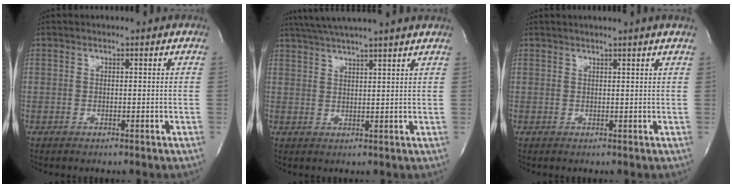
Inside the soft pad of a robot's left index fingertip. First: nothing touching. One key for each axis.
{"total": 11.5, "fx": 10.0, "fy": -1.1, "fz": 5.7, "tx": -0.102, "ty": 0.026, "tz": 0.138}
{"total": 3.1, "fx": 2.6, "fy": -1.0, "fz": 1.3, "tx": -0.019, "ty": 0.005, "tz": 0.033}